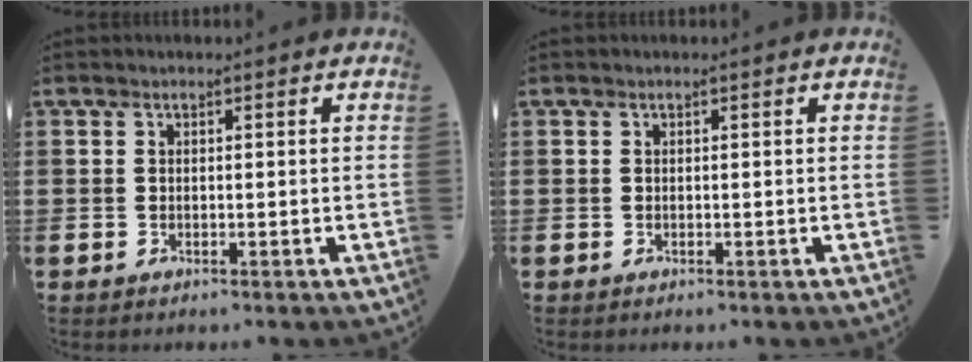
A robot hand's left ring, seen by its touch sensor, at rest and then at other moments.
{"total": 0.0}